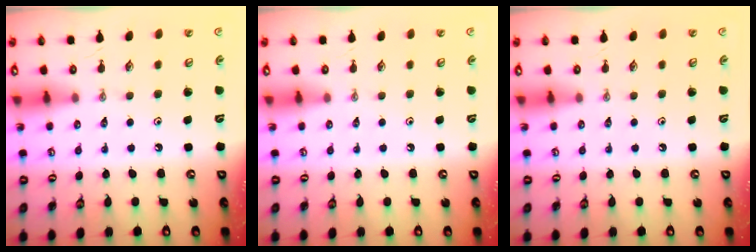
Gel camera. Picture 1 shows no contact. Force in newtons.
{"total": 0.0}
{"total": 0.0}